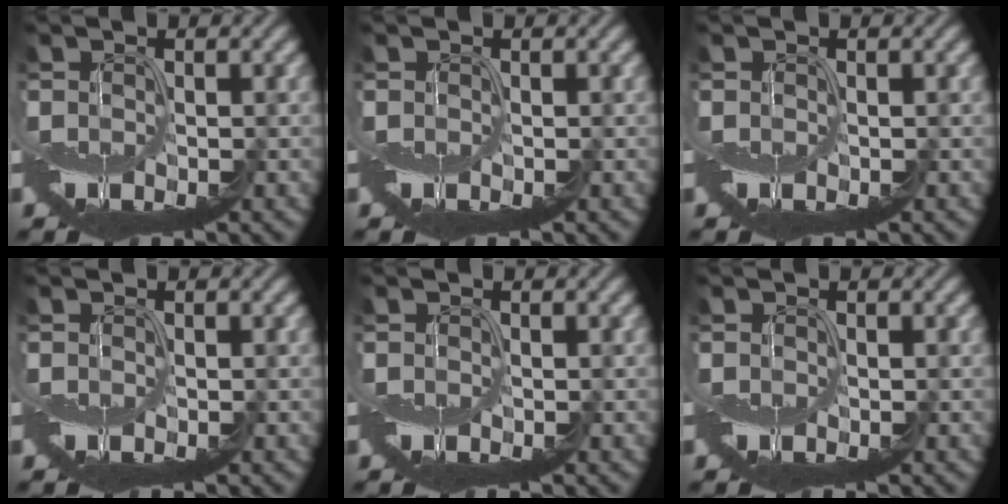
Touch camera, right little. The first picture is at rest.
{"total": 0.0}
{"total": 0.0}
{"total": 0.0}
{"total": 0.0}
{"total": 0.0}